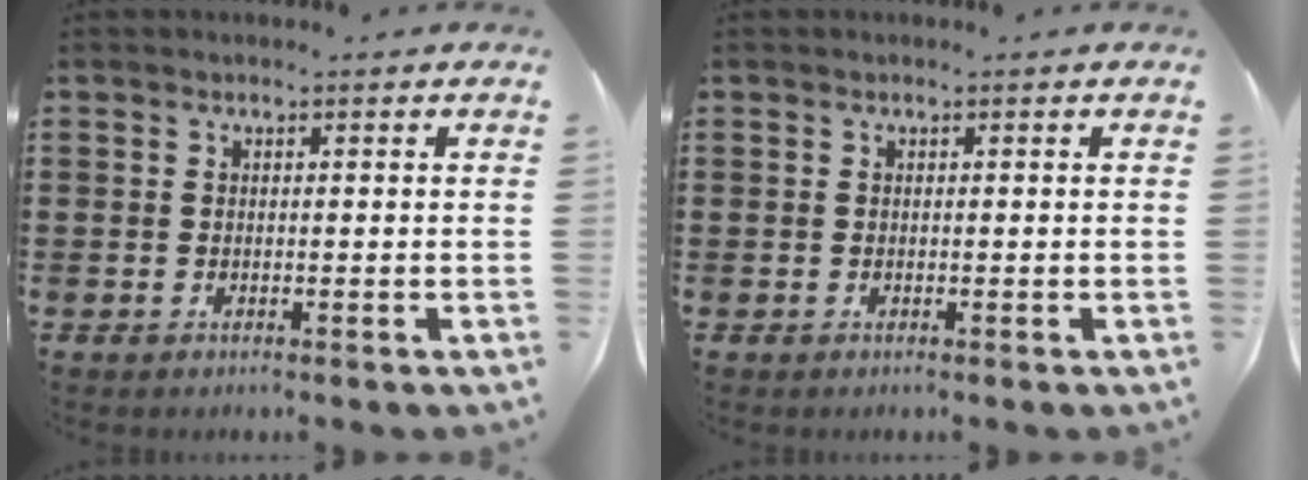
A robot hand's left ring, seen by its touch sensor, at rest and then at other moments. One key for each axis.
{"total": 0.0}